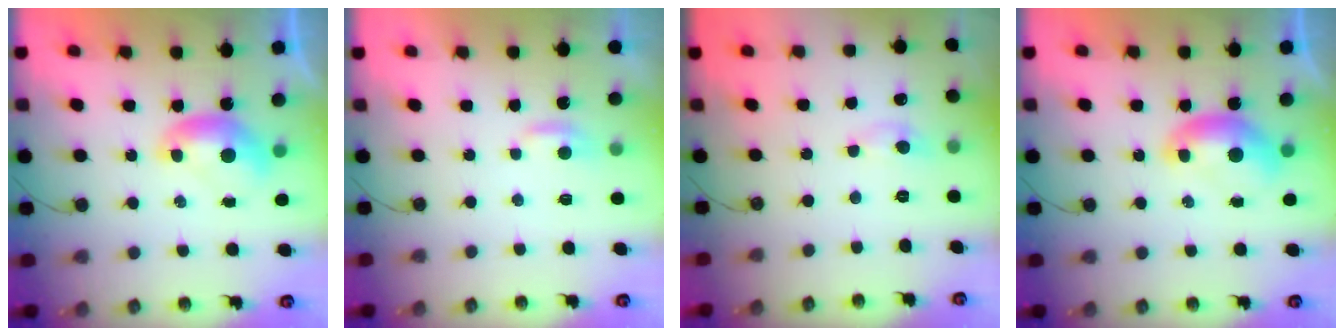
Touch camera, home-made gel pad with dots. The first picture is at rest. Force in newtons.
{"total": 2.2, "press": 2.2, "slide": 0.3}
{"total": 0.7, "press": 0.6, "slide": 0.4}
{"total": 1.5, "press": 1.4, "slide": 0.6}